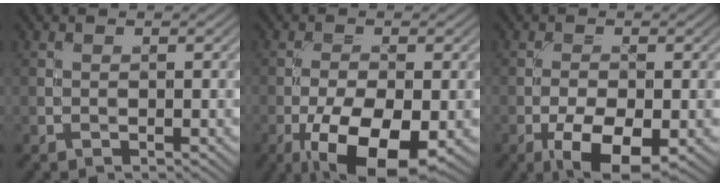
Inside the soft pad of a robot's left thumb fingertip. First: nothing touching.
{"total": 11.2, "force": [-5.0, 4.5, 9.0], "torque": [-0.162, -0.016, -0.083]}
{"total": 7.5, "force": [-3.6, 3.0, 5.9], "torque": [-0.103, -0.008, -0.059]}